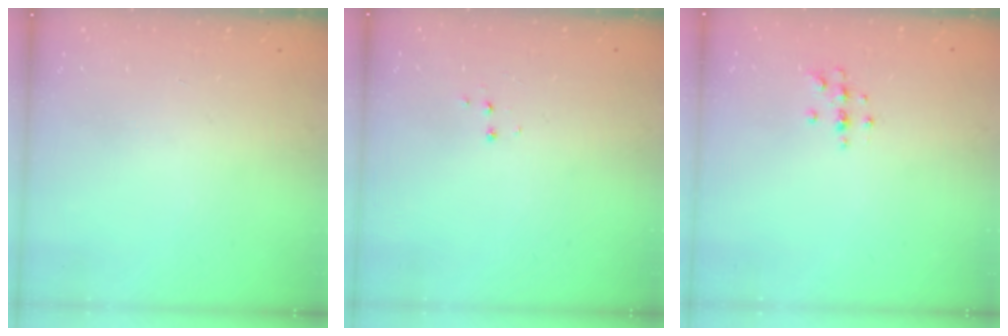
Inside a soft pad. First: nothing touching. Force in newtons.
{"total": 3.5, "press": 3.4, "slide": 0.5}
{"total": 4.1, "press": 4.1, "slide": 0.4}